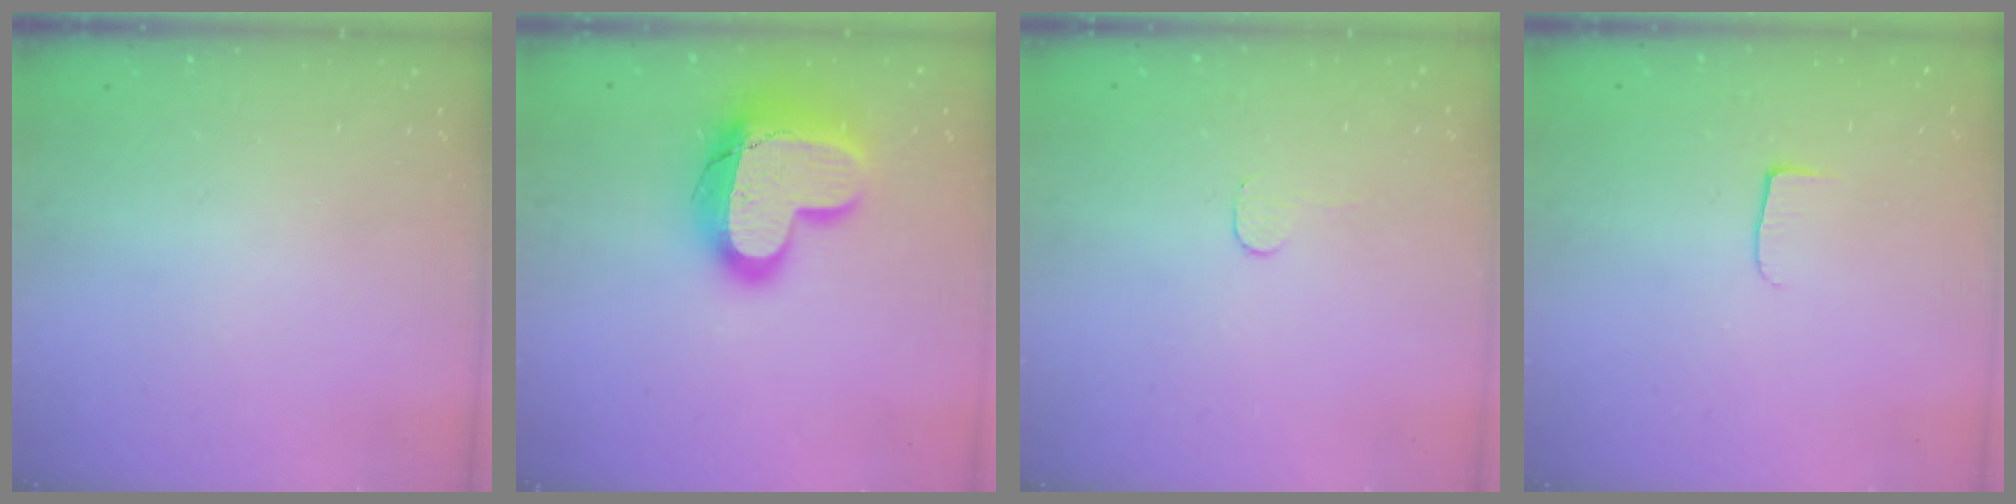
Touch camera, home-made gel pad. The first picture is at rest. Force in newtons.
{"total": 20.3, "press": 20.3, "slide": 1.5}
{"total": 2.8, "press": 2.8, "slide": 0.2}
{"total": 5.0, "press": 4.9, "slide": 0.6}